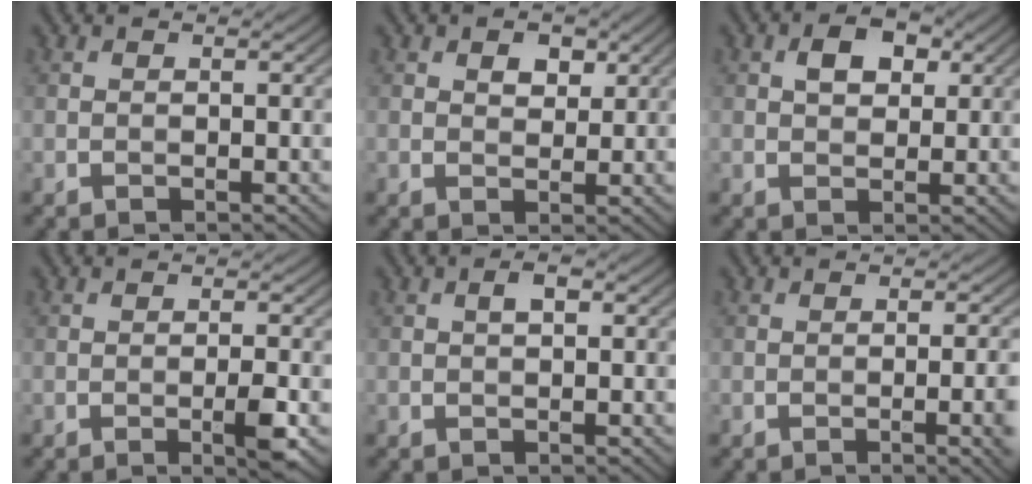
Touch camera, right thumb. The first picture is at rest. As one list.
[{"total": 2.8, "force": [1.3, 1.8, 1.7], "torque": [-0.027, -0.002, 0.023]}, {"total": 3.8, "force": [1.3, 2.5, 2.5], "torque": [-0.047, 0.006, 0.020]}, {"total": 2.9, "force": [-1.0, 0.2, 2.7], "torque": [-0.044, 0.003, -0.018]}, {"total": 1.5, "force": [0.4, 0.6, 1.3], "torque": [-0.023, 0.002, 0.004]}, {"total": 4.1, "force": [-0.9, 0.8, 3.9], "torque": [-0.054, 0.002, -0.013]}]